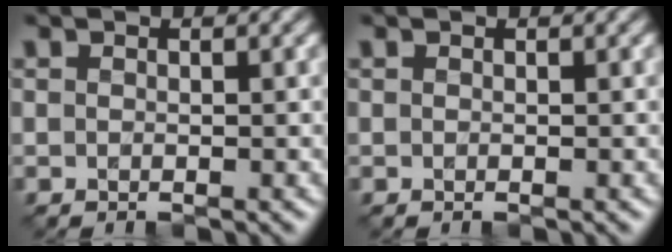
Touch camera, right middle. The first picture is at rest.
{"total": 0.0}